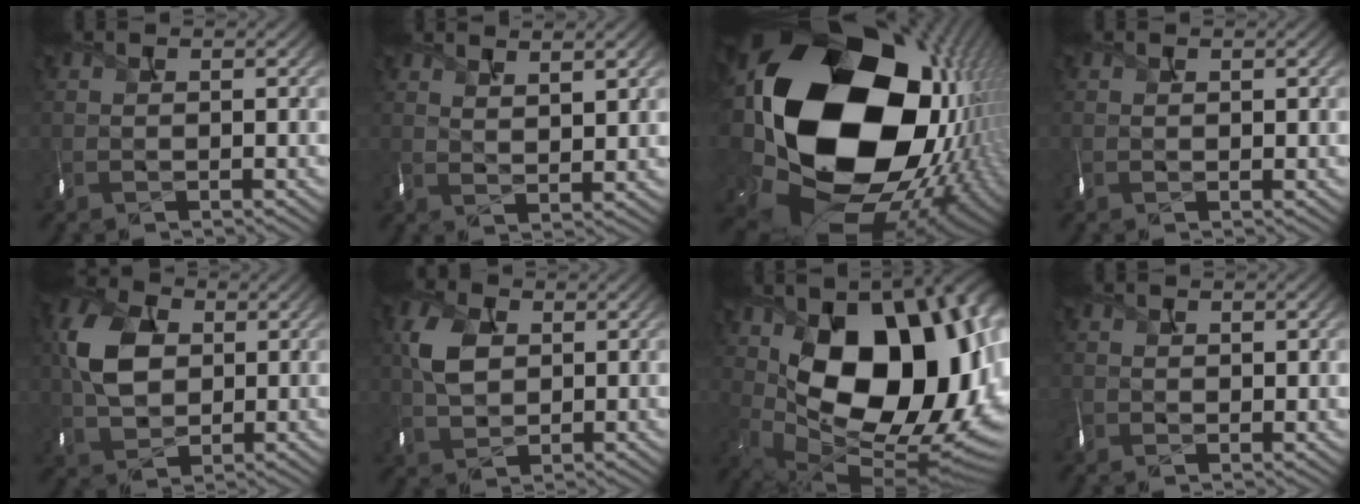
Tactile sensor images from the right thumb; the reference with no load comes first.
{"total": 3.4, "force": [2.5, 0.7, 2.2], "torque": [-0.039, -0.007, 0.054]}
{"total": 24.1, "force": [2.7, 18.2, 15.6], "torque": [-0.339, -0.097, 0.095]}
{"total": 0.9, "force": [0.5, 0.5, 0.6], "torque": [-0.015, -0.001, 0.011]}
{"total": 7.2, "force": [1.2, 5.5, 4.5], "torque": [-0.113, 0.000, 0.023]}
{"total": 4.4, "force": [1.0, 3.4, 2.7], "torque": [-0.072, -0.004, 0.020]}
{"total": 20.3, "force": [3.5, 12.1, 16.0], "torque": [-0.256, -0.006, 0.074]}
{"total": 1.9, "force": [0.5, 1.4, 1.2], "torque": [-0.033, -0.007, 0.013]}